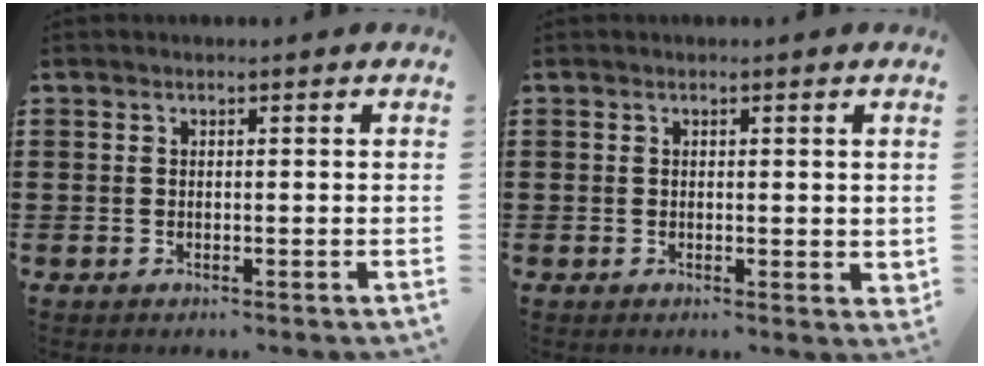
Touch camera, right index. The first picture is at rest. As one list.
[{"total": 0.7, "force": [0.1, 0.6, 0.5], "torque": [-0.010, 0.004, 0.003]}]